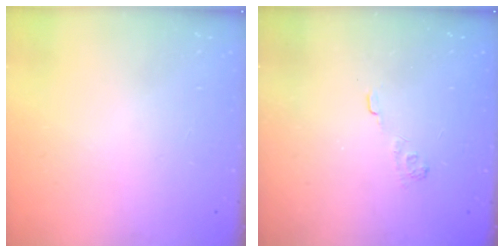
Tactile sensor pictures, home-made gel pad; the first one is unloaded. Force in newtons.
{"total": 3.4, "press": 3.1, "slide": 1.6}